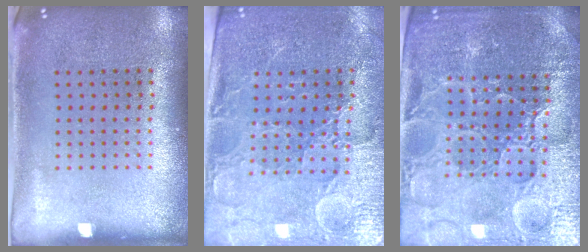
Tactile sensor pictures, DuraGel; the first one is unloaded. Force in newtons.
{"total": 3.5, "press": 3.3, "slide": 1.1}
{"total": 5.1, "press": 4.8, "slide": 1.8}